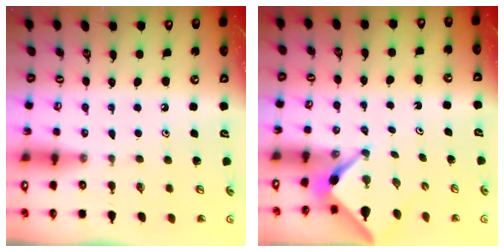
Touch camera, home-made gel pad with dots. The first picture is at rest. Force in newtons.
{"total": 3.0, "press": 3.0, "slide": 0.3}